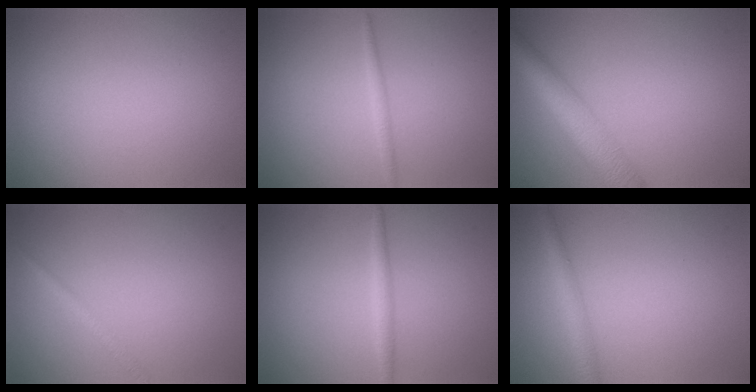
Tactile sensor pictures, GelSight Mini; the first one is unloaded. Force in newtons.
{"total": 1.0, "press": 1.0, "slide": 0.0}
{"total": 5.6, "press": 5.6, "slide": 0.2}
{"total": 1.1, "press": 1.1, "slide": 0.1}
{"total": 1.5, "press": 1.5, "slide": 0.1}
{"total": 2.0, "press": 2.0, "slide": 0.0}